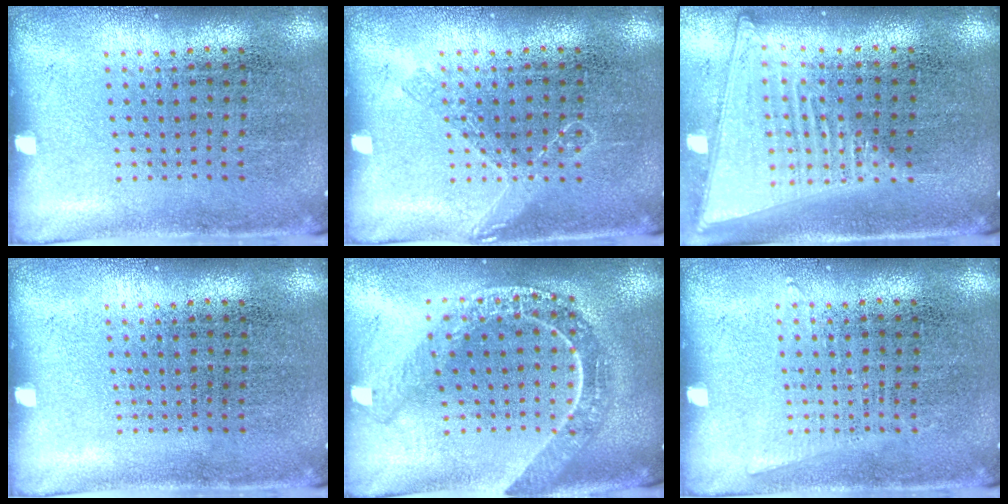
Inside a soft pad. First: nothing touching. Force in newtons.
{"total": 1.5, "press": 1.5, "slide": 0.3}
{"total": 2.0, "press": 1.7, "slide": 1.0}
{"total": 0.0}
{"total": 2.2, "press": 1.9, "slide": 1.1}
{"total": 0.7, "press": 0.7, "slide": 0.0}